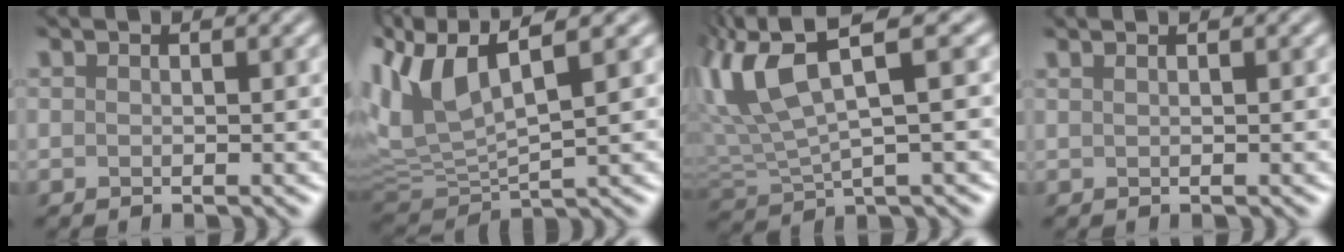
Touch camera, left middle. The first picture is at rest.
{"total": 5.9, "force": [2.3, 1.9, 5.0], "torque": [-0.137, 0.000, 0.069]}
{"total": 6.0, "force": [2.6, 1.4, 5.2], "torque": [-0.138, 0.005, 0.075]}
{"total": 2.5, "force": [1.6, 1.2, 1.5], "torque": [-0.012, 0.029, 0.013]}